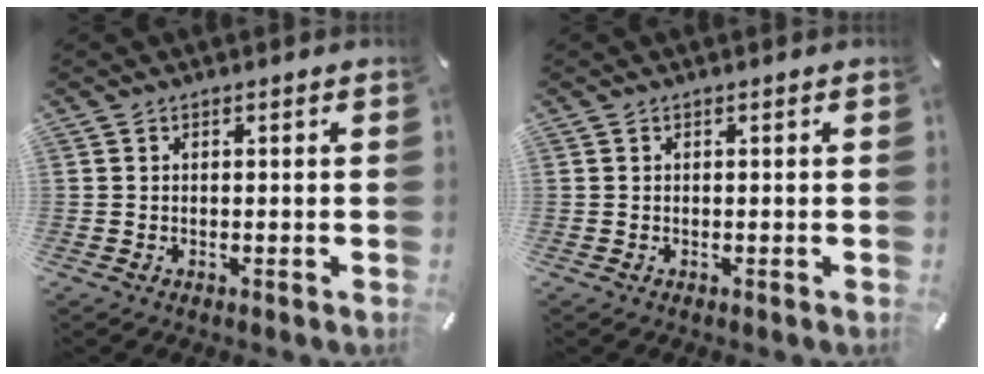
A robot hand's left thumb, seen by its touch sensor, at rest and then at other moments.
{"total": 0.0}